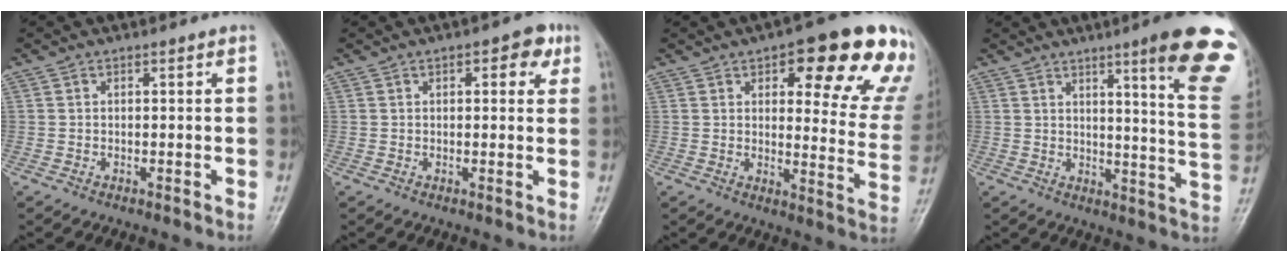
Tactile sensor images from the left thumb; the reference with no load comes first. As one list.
[{"total": 4.8, "force": [2.0, 2.3, 3.7], "torque": [-0.025, -0.001, 0.017]}, {"total": 20.7, "force": [11.1, 7.0, 16.1], "torque": [-0.153, -0.039, 0.133]}, {"total": 18.3, "force": [10.2, 1.9, 15.0], "torque": [-0.163, -0.052, 0.121]}]